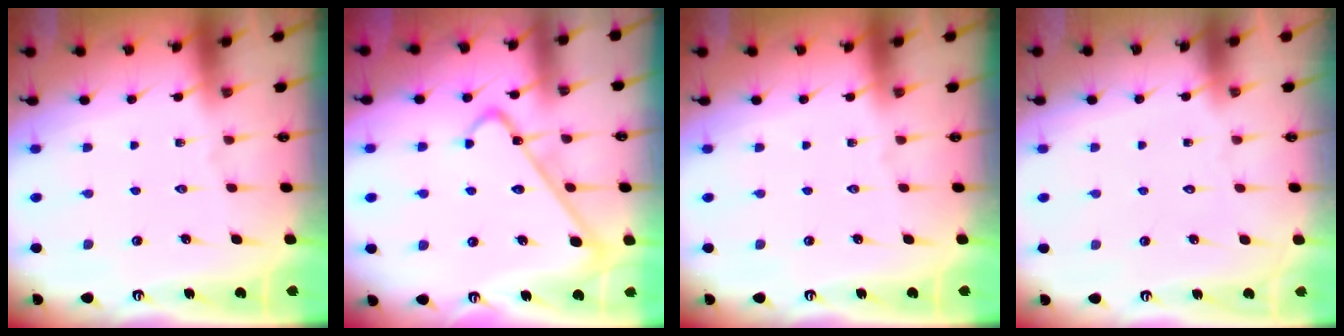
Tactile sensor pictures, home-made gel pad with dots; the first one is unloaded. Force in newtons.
{"total": 9.8, "press": 9.8, "slide": 0.8}
{"total": 0.0}
{"total": 1.6, "press": 1.5, "slide": 0.1}